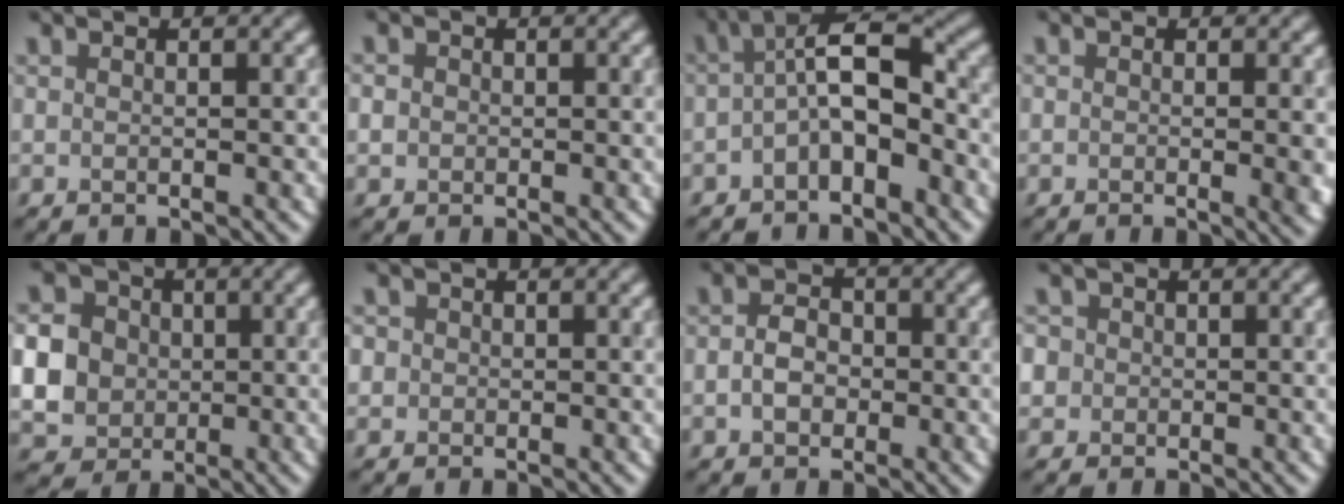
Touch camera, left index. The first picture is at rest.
{"total": 1.8, "force": [0.4, 1.6, 0.7], "torque": [-0.003, 0.012, -0.006]}
{"total": 5.8, "force": [-1.4, 2.4, 5.1], "torque": [-0.085, 0.017, -0.035]}
{"total": 2.5, "force": [-0.3, 0.8, 2.3], "torque": [-0.024, -0.007, -0.002]}
{"total": 8.4, "force": [-0.4, 7.7, 3.2], "torque": [-0.088, -0.002, -0.027]}
{"total": 2.8, "force": [1.0, 2.3, 1.1], "torque": [-0.005, 0.018, -0.004]}
{"total": 2.8, "force": [-0.5, 2.1, 1.7], "torque": [-0.033, 0.002, -0.016]}
{"total": 4.0, "force": [1.1, 3.6, 1.5], "torque": [-0.023, 0.028, -0.005]}